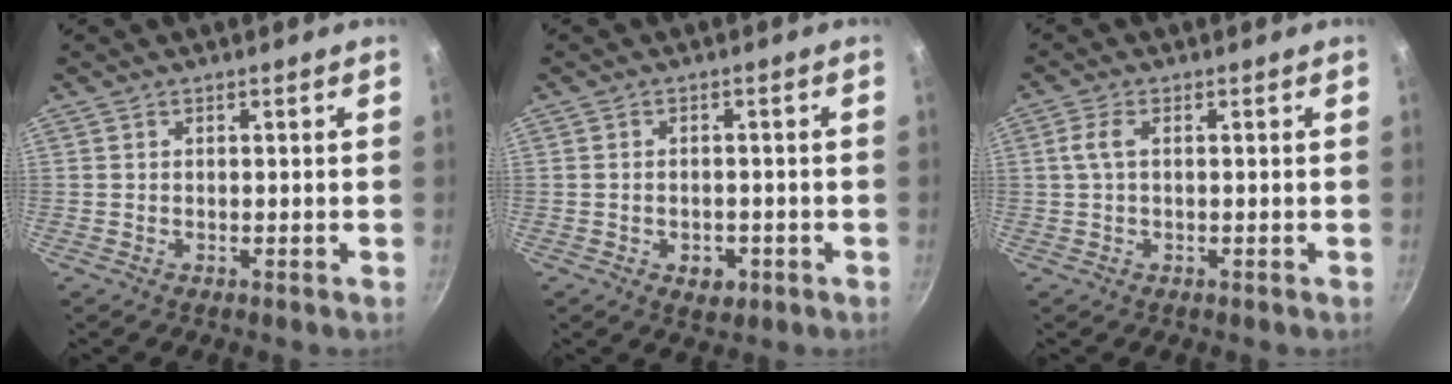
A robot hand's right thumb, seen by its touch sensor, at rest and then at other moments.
{"total": 3.8, "force": [-1.5, 2.6, 2.3], "torque": [-0.023, 0.009, -0.013]}
{"total": 2.7, "force": [0.3, 1.0, 2.5], "torque": [-0.062, 0.009, 0.004]}